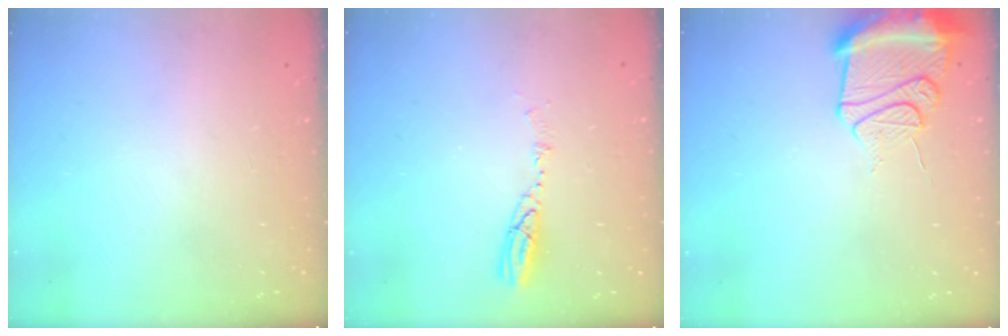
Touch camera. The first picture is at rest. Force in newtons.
{"total": 4.7, "press": 4.6, "slide": 0.5}
{"total": 12.9, "press": 12.8, "slide": 1.5}